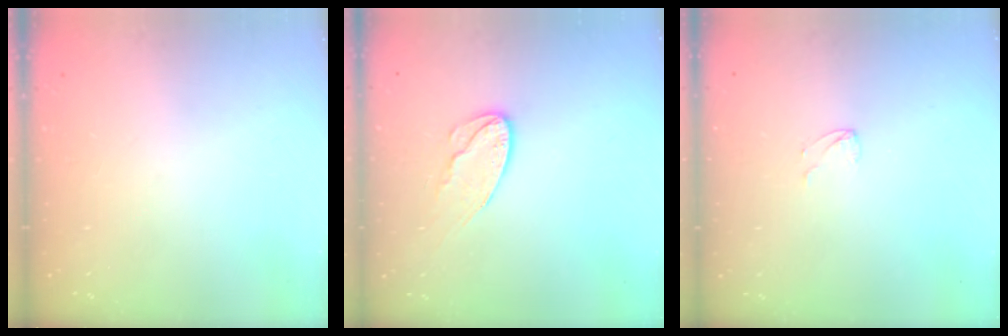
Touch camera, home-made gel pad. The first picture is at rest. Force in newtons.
{"total": 9.2, "press": 9.2, "slide": 0.7}
{"total": 2.9, "press": 2.9, "slide": 0.2}